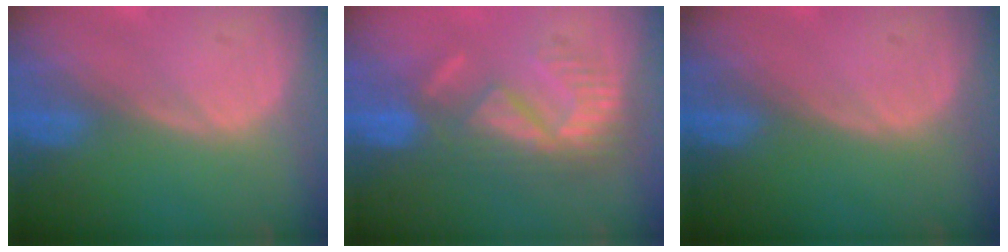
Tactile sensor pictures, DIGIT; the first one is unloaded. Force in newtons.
{"total": 9.2, "press": 8.0, "slide": 4.6}
{"total": 0.0}